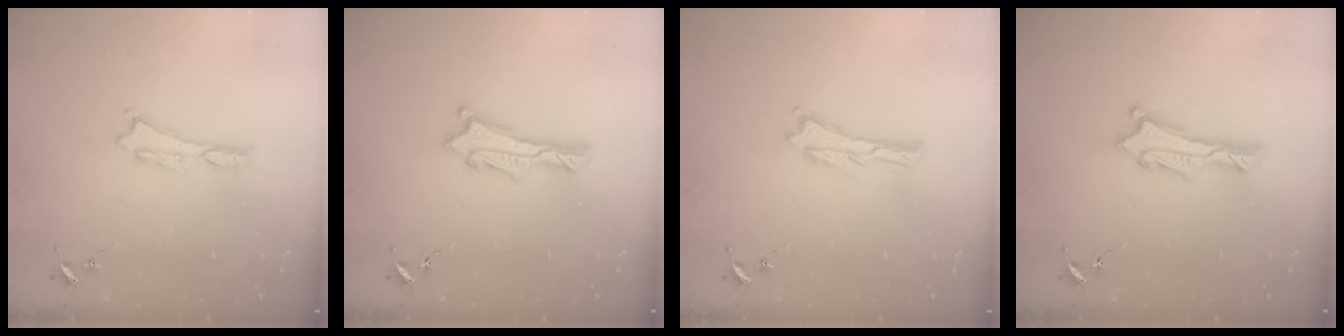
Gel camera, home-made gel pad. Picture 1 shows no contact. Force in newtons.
{"total": 1.3, "press": 1.2, "slide": 0.1}
{"total": 0.0}
{"total": 1.3, "press": 1.2, "slide": 0.1}